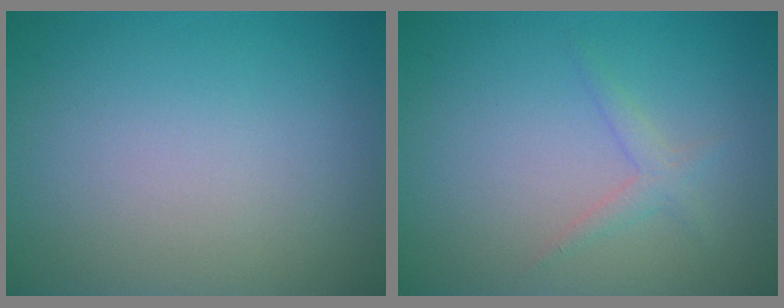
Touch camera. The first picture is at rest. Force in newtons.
{"total": 1.3, "press": 1.3, "slide": 0.1}